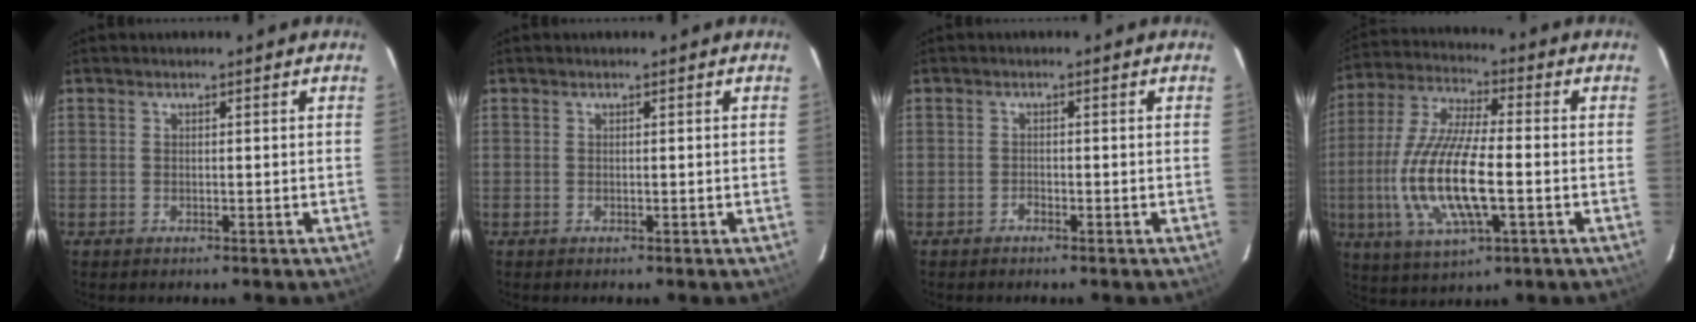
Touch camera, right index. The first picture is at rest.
{"total": 0.0}
{"total": 0.8, "force": [-0.7, 0.3, 0.1], "torque": [-0.002, 0.003, -0.014]}
{"total": 16.6, "force": [-3.3, 4.9, 15.6], "torque": [-0.325, -0.010, -0.063]}